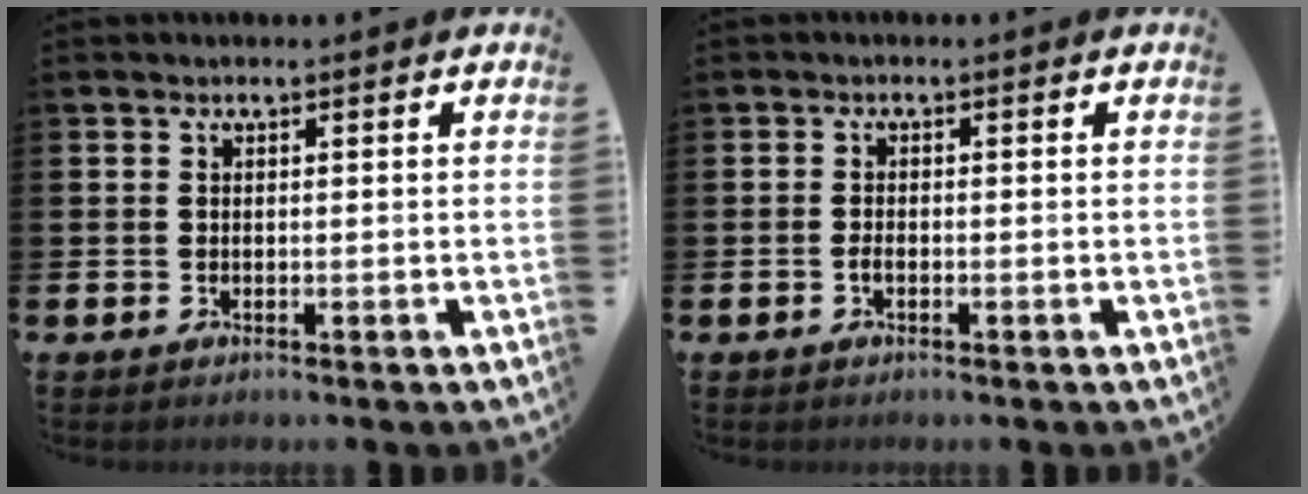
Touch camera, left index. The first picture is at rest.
{"total": 1.0, "force": [-0.5, 0.5, 0.8], "torque": [-0.016, 0.000, -0.009]}